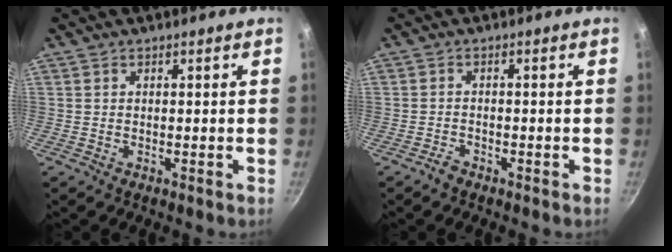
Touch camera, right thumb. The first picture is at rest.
{"total": 1.7, "force": [-1.4, 0.7, 0.6], "torque": [-0.011, 0.015, -0.025]}